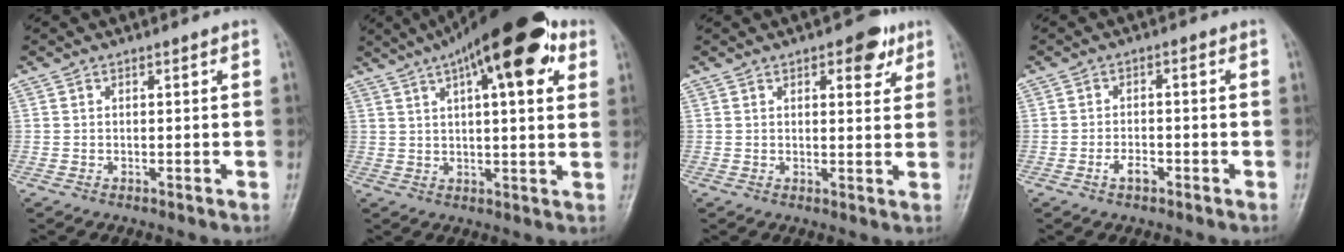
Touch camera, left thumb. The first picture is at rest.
{"total": 19.5, "force": [9.3, 6.6, 15.8], "torque": [-0.223, 0.009, 0.137]}
{"total": 5.8, "force": [3.1, 2.8, 4.0], "torque": [-0.026, -0.009, 0.033]}
{"total": 3.0, "force": [-1.7, 1.6, 1.9], "torque": [-0.029, 0.017, -0.031]}